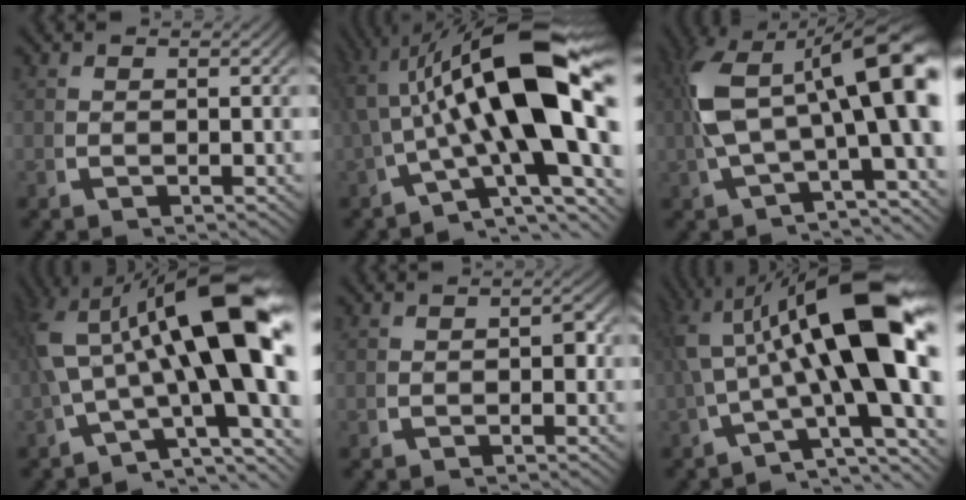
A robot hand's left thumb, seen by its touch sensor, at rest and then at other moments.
{"total": 18.9, "force": [1.7, 8.5, 16.7], "torque": [-0.270, -0.015, 0.034]}
{"total": 14.5, "force": [0.9, 6.9, 12.8], "torque": [-0.208, 0.001, 0.015]}
{"total": 19.8, "force": [0.3, 10.3, 16.9], "torque": [-0.284, -0.023, 0.013]}
{"total": 1.4, "force": [-0.3, 0.9, 1.0], "torque": [-0.015, 0.000, -0.008]}
{"total": 18.8, "force": [1.5, 8.7, 16.6], "torque": [-0.268, -0.017, 0.032]}